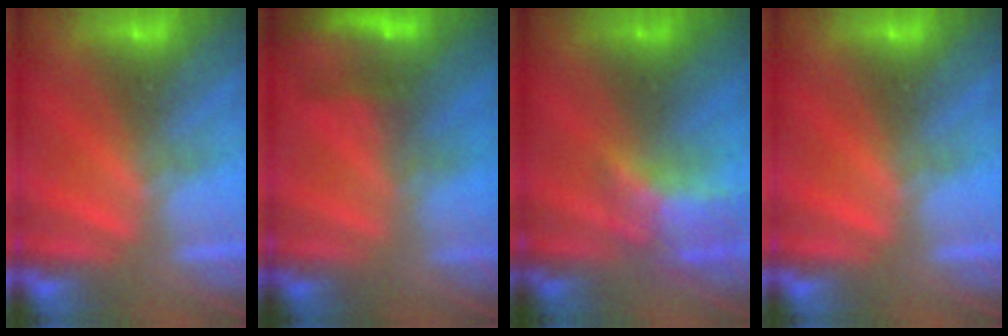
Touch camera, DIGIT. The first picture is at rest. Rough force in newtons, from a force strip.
{"total": 9.6}
{"total": 2.3}
{"total": 0.0}